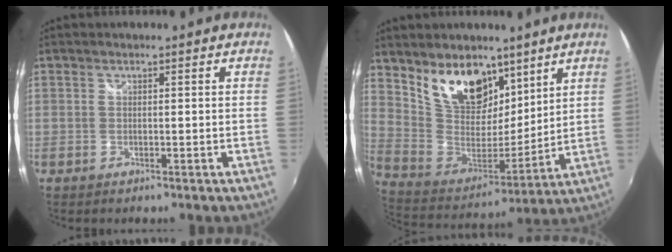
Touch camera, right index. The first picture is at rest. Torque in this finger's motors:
{"motor_torque": [1.18, 0.96, 0.52, 0.11]}